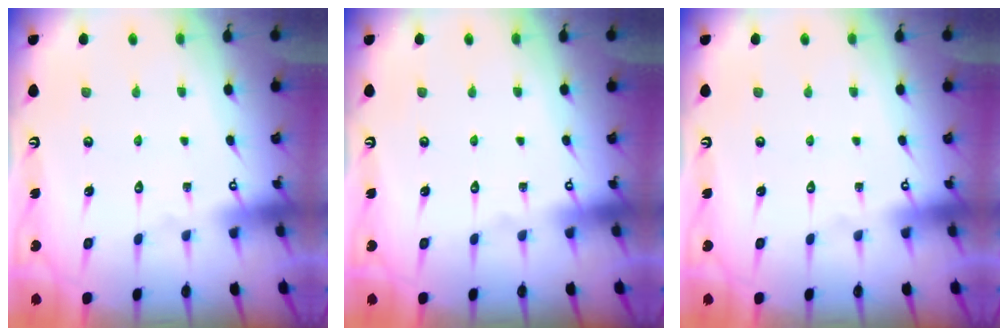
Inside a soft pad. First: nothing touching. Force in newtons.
{"total": 0.0}
{"total": 0.0}